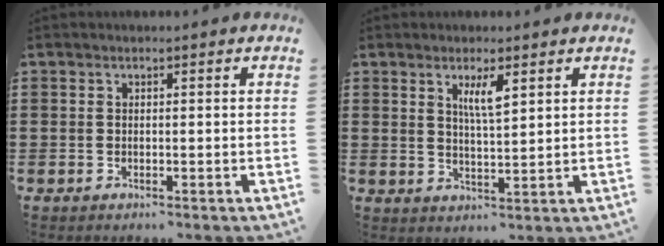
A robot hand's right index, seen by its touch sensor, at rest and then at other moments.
{"total": 3.9, "force": [1.9, 0.9, 3.3], "torque": [-0.070, 0.005, 0.030]}